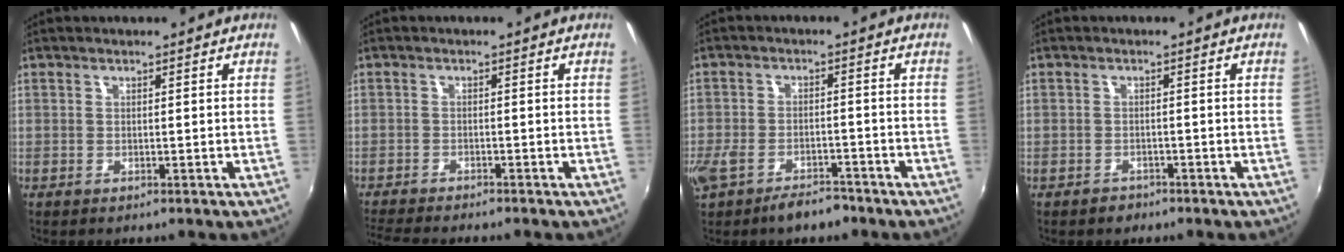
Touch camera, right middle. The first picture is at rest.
{"total": 6.7, "force": [-6.1, 0.4, 2.6], "torque": [-0.069, -0.025, -0.104]}
{"total": 9.2, "force": [-6.8, 4.2, 4.7], "torque": [-0.121, -0.017, -0.113]}
{"total": 2.0, "force": [-1.4, 1.3, 0.2], "torque": [-0.008, 0.000, -0.021]}